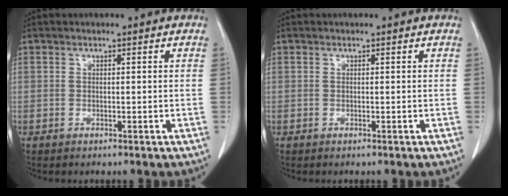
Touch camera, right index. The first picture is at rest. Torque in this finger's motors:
{"motor_torque": [0.00, 0.00, 0.00, 0.00]}